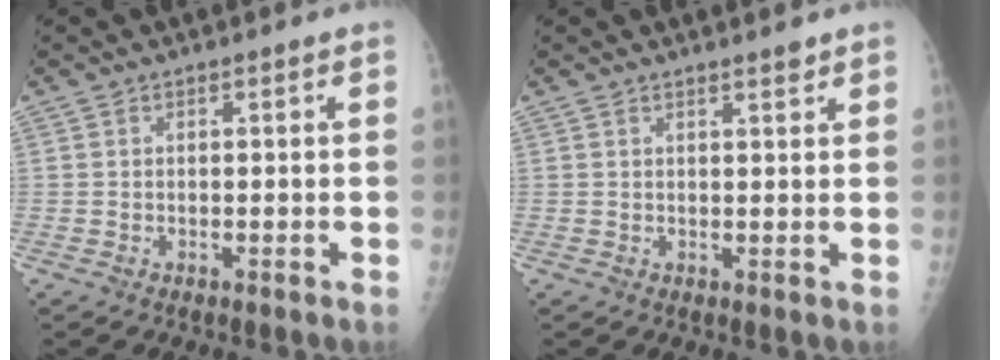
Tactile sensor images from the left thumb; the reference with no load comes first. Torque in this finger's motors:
{"motor_torque": [-0.05, 0.08, 0.03, 0.01, 0.02]}